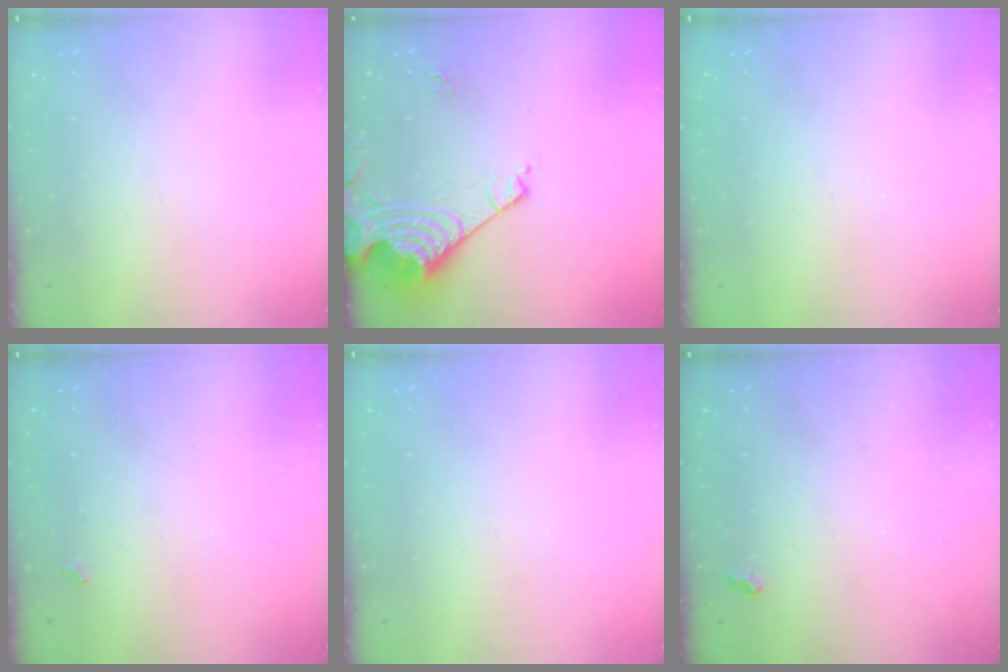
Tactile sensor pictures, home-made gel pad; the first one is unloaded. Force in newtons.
{"total": 14.9, "press": 14.7, "slide": 2.1}
{"total": 1.3, "press": 1.0, "slide": 0.7}
{"total": 3.6, "press": 3.5, "slide": 0.5}
{"total": 0.0}
{"total": 5.0, "press": 5.0, "slide": 0.7}